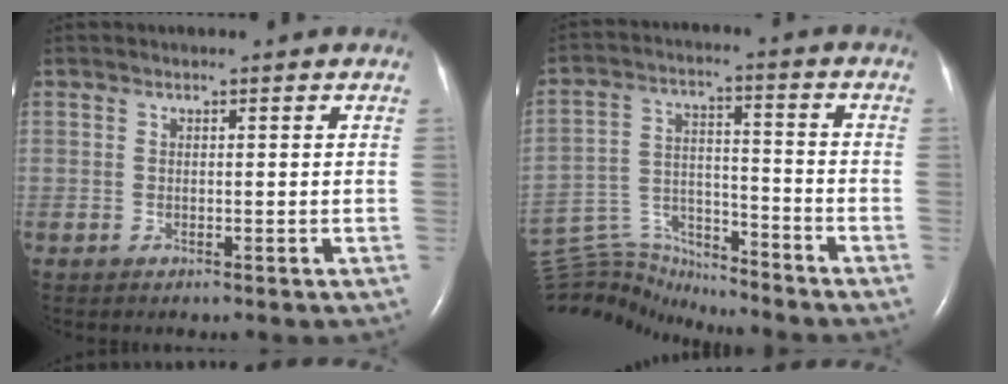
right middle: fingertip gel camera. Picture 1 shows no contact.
{"total": 15.7, "force": [-15.4, 2.1, 2.4], "torque": [-0.063, 0.027, -0.260]}